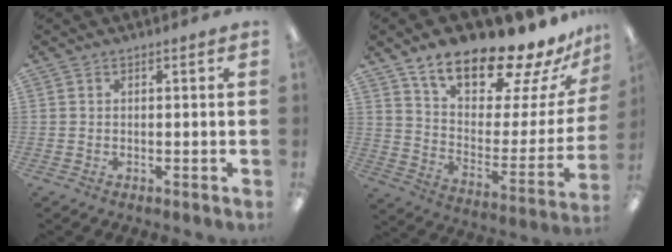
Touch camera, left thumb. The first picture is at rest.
{"total": 20.4, "force": [16.8, 6.4, 9.8], "torque": [-0.145, -0.124, 0.280]}